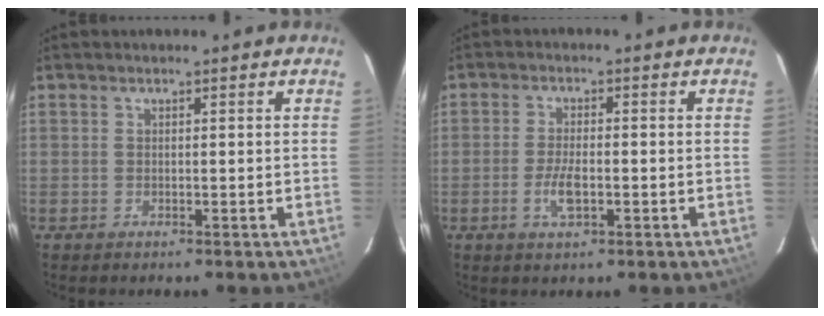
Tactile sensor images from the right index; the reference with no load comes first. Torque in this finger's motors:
{"motor_torque": [0.26, -0.04, 0.09, 0.07]}